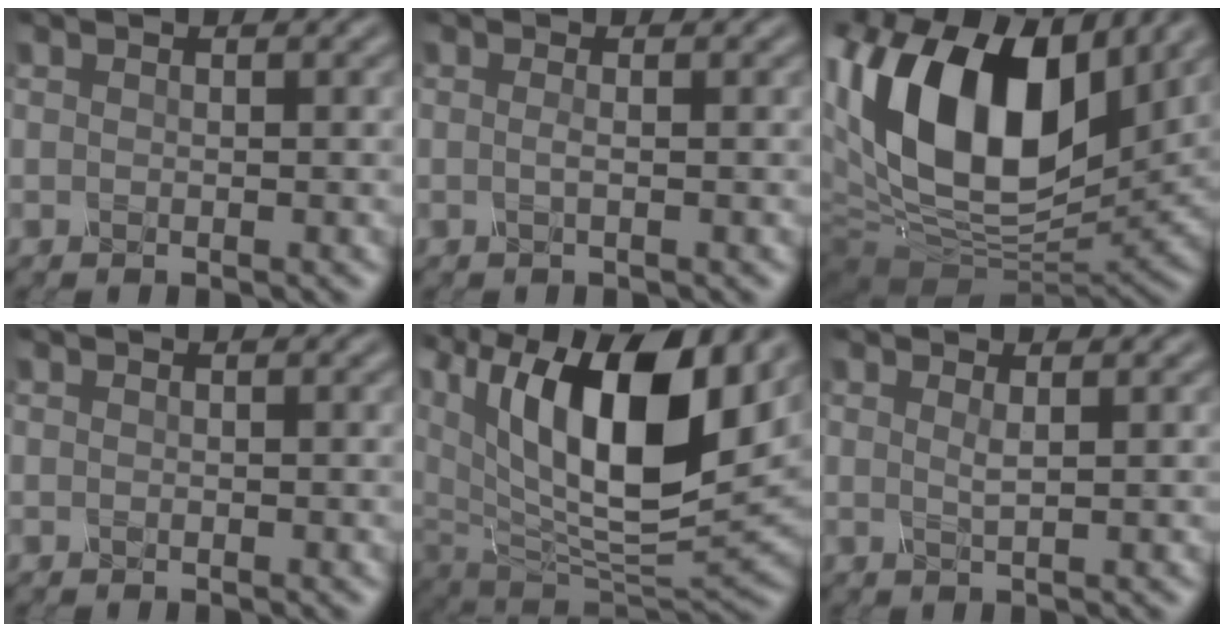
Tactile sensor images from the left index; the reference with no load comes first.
{"total": 0.8, "force": [-0.3, 0.2, 0.7], "torque": [-0.013, 0.001, -0.010]}
{"total": 17.4, "force": [4.4, 9.1, 14.1], "torque": [-0.273, 0.025, 0.067]}
{"total": 0.0}
{"total": 17.0, "force": [6.2, 8.7, 13.3], "torque": [-0.230, 0.013, 0.107]}
{"total": 1.0, "force": [0.4, 0.3, 0.8], "torque": [-0.013, -0.001, 0.003]}